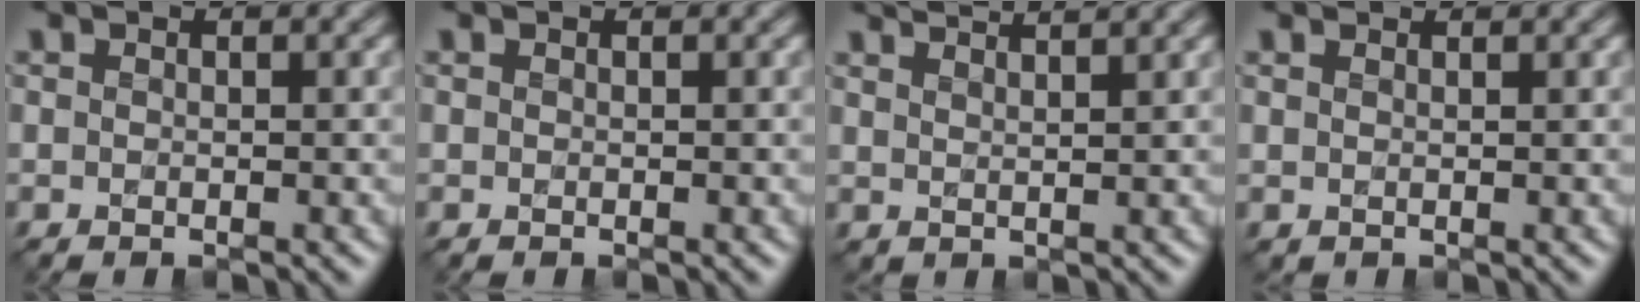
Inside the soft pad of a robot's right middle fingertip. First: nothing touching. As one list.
[{"total": 0.0}, {"total": 4.6, "force": [4.2, 0.9, 1.7], "torque": [-0.001, 0.025, 0.034]}, {"total": 1.9, "force": [1.8, 0.4, 0.2], "torque": [0.000, -0.004, 0.011]}]